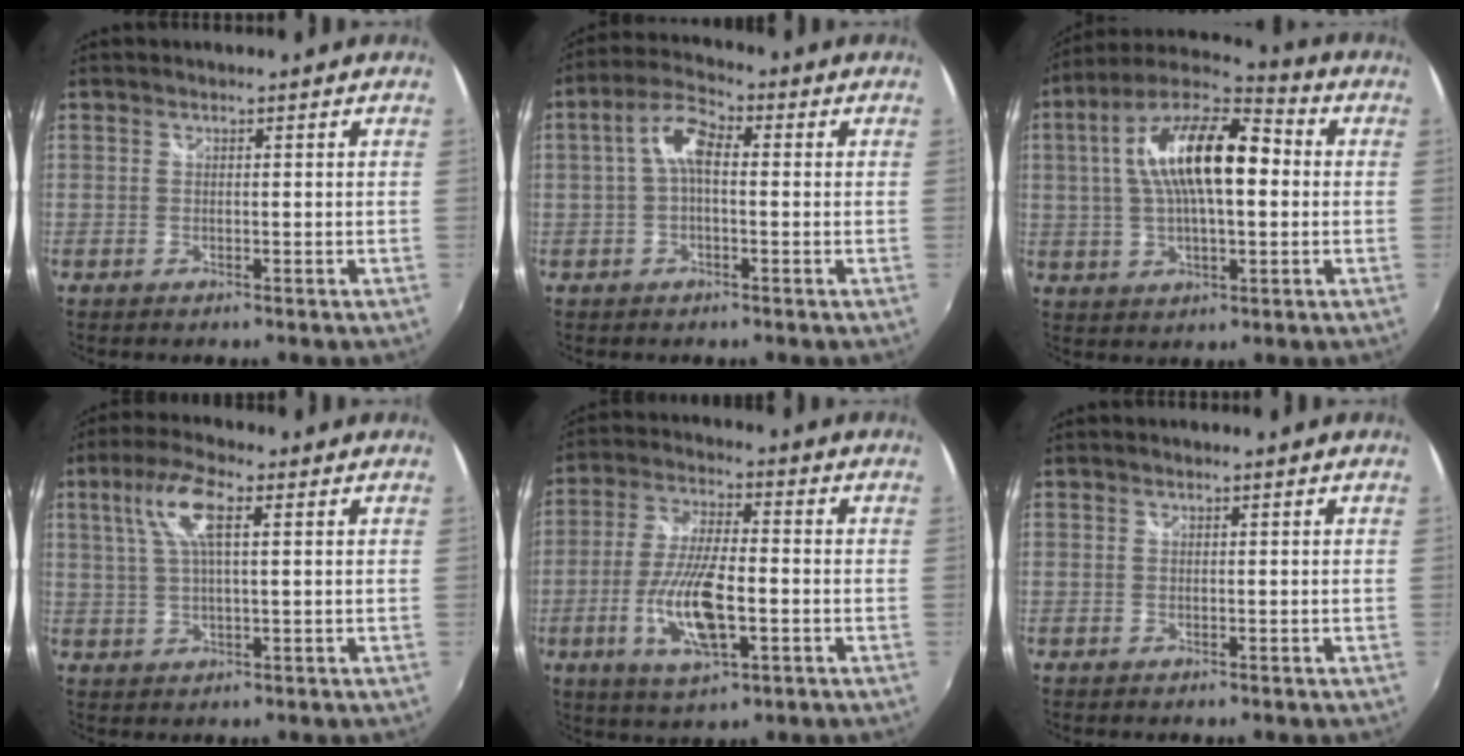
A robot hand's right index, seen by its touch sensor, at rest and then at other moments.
{"total": 6.0, "force": [0.2, 2.8, 5.3], "torque": [-0.109, 0.022, 0.002]}
{"total": 17.8, "force": [2.2, 7.1, 16.2], "torque": [-0.293, 0.024, 0.026]}
{"total": 7.9, "force": [2.8, 2.2, 7.1], "torque": [-0.142, 0.014, 0.053]}
{"total": 12.9, "force": [-3.7, 4.0, 11.7], "torque": [-0.238, -0.010, -0.069]}
{"total": 0.0}